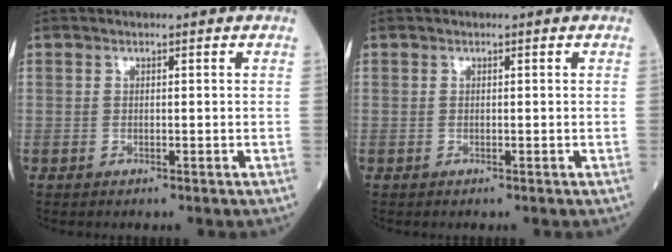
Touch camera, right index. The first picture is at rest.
{"total": 0.0}